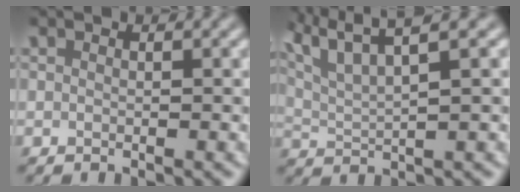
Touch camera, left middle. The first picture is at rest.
{"total": 7.4, "force": [5.1, 1.9, 5.1], "torque": [-0.091, 0.028, 0.070]}